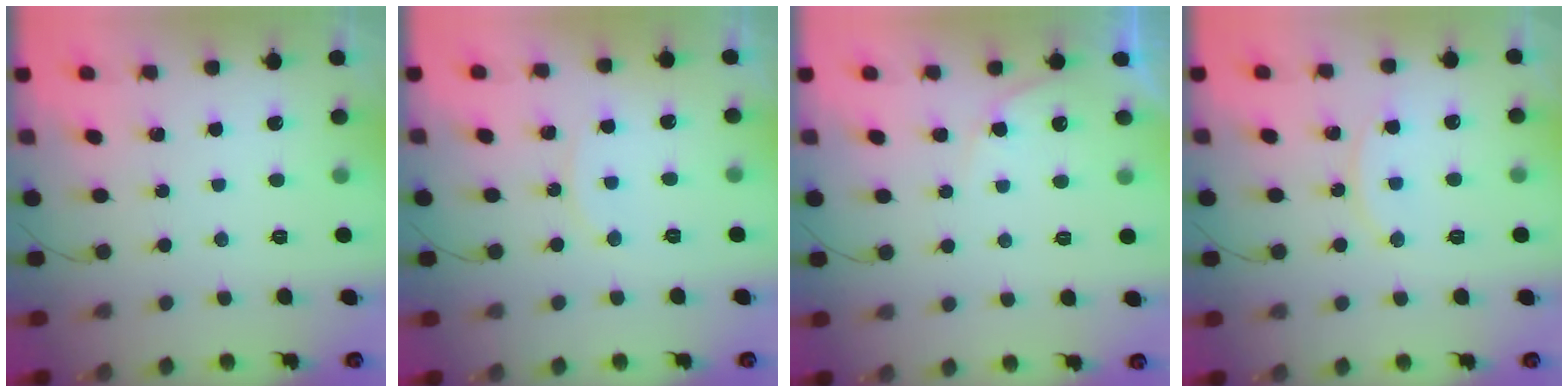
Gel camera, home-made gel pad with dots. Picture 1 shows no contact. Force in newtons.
{"total": 5.5, "press": 5.4, "slide": 0.6}
{"total": 4.3, "press": 4.1, "slide": 1.2}
{"total": 9.6, "press": 9.6, "slide": 0.5}